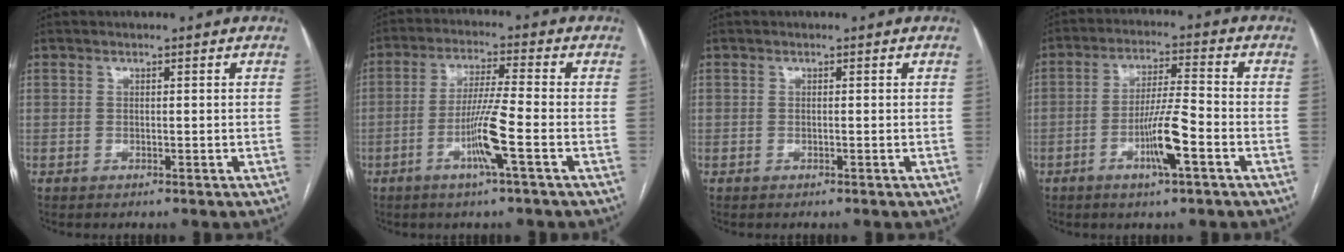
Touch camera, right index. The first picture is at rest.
{"total": 7.9, "force": [-3.0, -0.8, 7.3], "torque": [-0.143, -0.005, -0.058]}
{"total": 0.0}
{"total": 8.3, "force": [-3.4, 0.4, 7.6], "torque": [-0.144, -0.001, -0.058]}